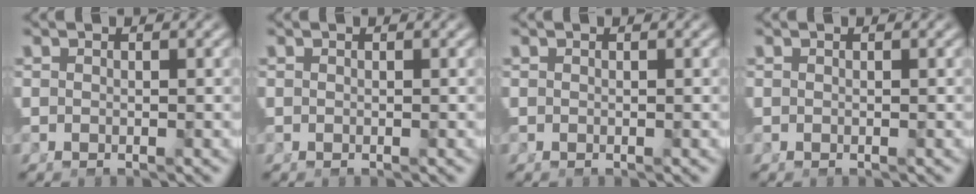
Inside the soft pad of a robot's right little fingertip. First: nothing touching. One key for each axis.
{"total": 0.0}
{"total": 0.0}
{"total": 0.0}